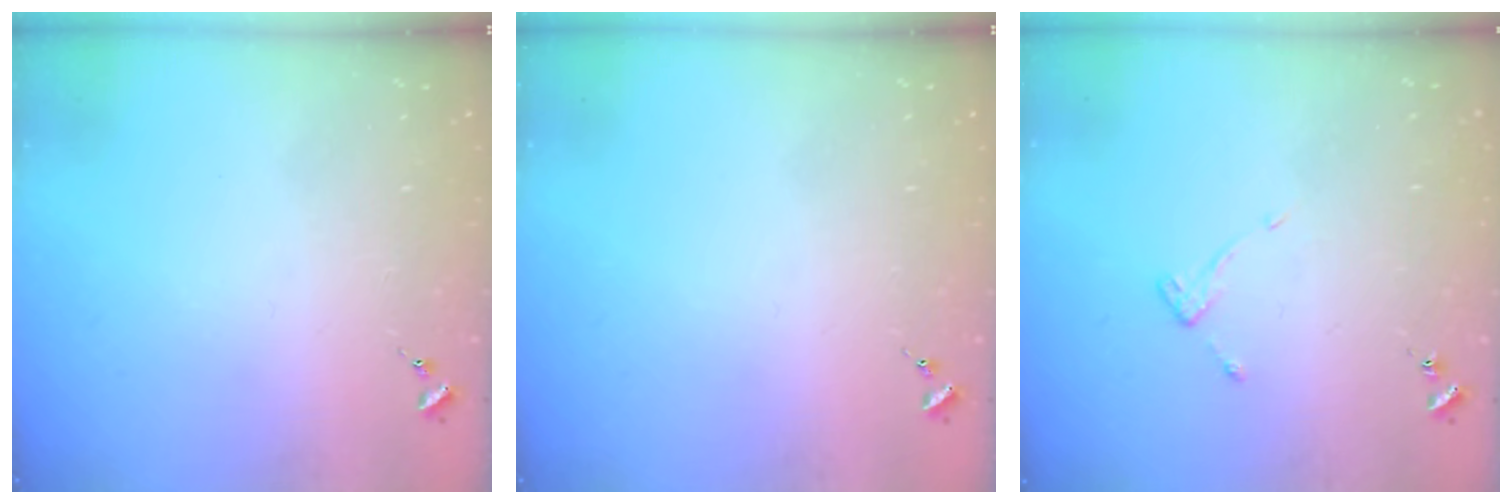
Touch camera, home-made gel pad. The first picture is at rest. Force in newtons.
{"total": 0.0}
{"total": 3.6, "press": 3.6, "slide": 0.6}